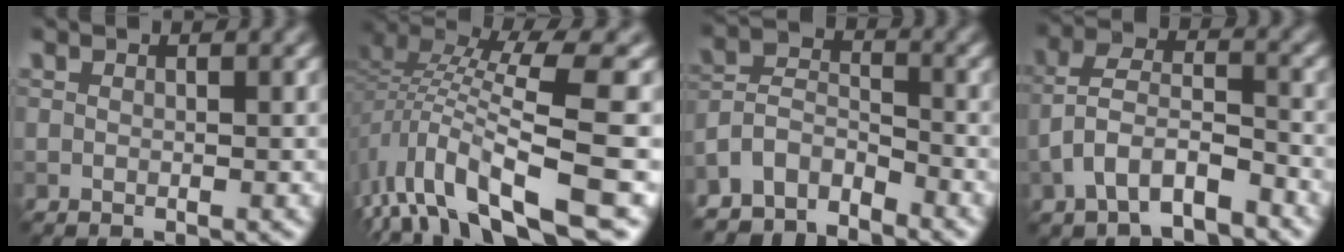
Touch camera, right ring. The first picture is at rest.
{"total": 9.7, "force": [-4.4, 2.6, 8.3], "torque": [-0.153, 0.020, -0.079]}
{"total": 5.2, "force": [-4.5, 2.1, 1.5], "torque": [-0.027, 0.000, -0.092]}
{"total": 5.9, "force": [-3.2, 2.8, 4.1], "torque": [-0.076, 0.003, -0.069]}